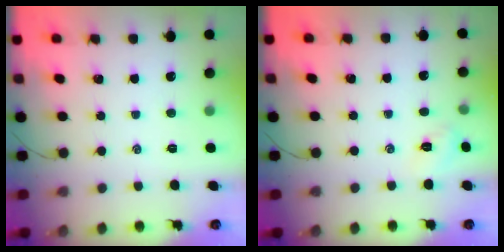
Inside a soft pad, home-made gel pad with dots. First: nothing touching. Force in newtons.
{"total": 3.0, "press": 2.9, "slide": 0.9}